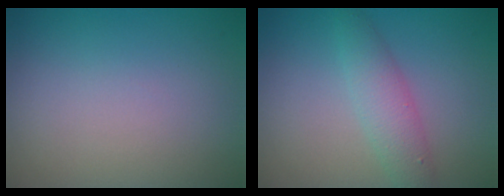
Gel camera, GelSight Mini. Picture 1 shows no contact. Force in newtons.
{"total": 2.8, "press": 2.8, "slide": 0.1}